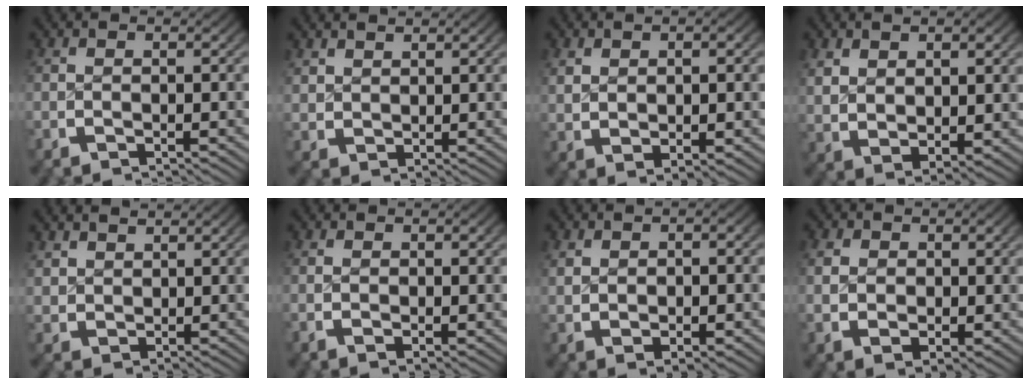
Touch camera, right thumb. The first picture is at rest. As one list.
[{"total": 2.0, "force": [1.9, 0.5, 0.2], "torque": [0.000, 0.004, 0.046]}, {"total": 3.2, "force": [1.1, 1.5, 2.6], "torque": [-0.044, 0.002, 0.029]}, {"total": 4.4, "force": [1.4, 2.7, 3.2], "torque": [-0.059, -0.010, 0.041]}, {"total": 2.4, "force": [2.1, 0.9, 0.4], "torque": [-0.005, 0.001, 0.051]}, {"total": 1.2, "force": [0.4, 0.5, 1.1], "torque": [-0.021, -0.004, 0.014]}, {"total": 3.1, "force": [0.6, 1.7, 2.6], "torque": [-0.047, -0.004, 0.020]}, {"total": 3.7, "force": [0.5, 2.8, 2.4], "torque": [-0.046, -0.016, 0.022]}]